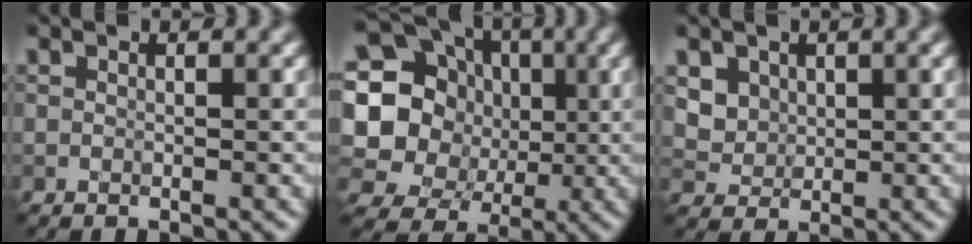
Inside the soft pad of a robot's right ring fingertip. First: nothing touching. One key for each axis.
{"total": 20.0, "fx": 3.1, "fy": 18.6, "fz": 6.6, "tx": -0.170, "ty": 0.003, "tz": 0.039}
{"total": 4.7, "fx": 2.2, "fy": 3.7, "fz": 1.8, "tx": -0.046, "ty": 0.007, "tz": 0.042}